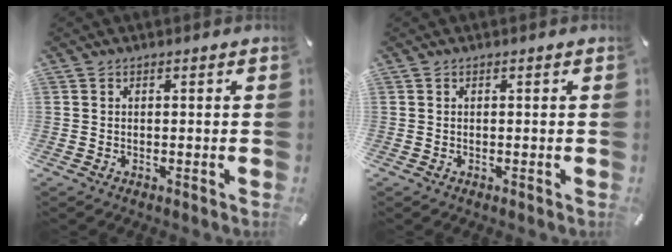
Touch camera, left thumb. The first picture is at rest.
{"total": 0.0}